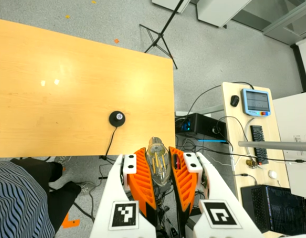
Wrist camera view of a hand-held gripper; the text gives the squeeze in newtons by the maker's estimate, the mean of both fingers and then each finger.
{"total": 20.4, "left": 24.9, "right": 16.0}